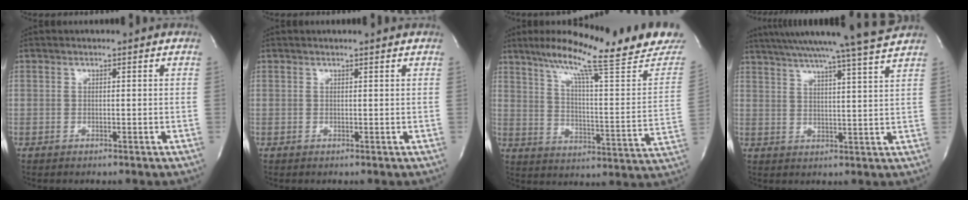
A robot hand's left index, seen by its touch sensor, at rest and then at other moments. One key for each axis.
{"total": 1.3, "fx": 1.3, "fy": -0.3, "fz": 0.3, "tx": -0.011, "ty": -0.001, "tz": 0.014}
{"total": 23.9, "fx": 19.4, "fy": 1.1, "fz": 13.8, "tx": -0.203, "ty": -0.039, "tz": 0.260}
{"total": 19.2, "fx": 17.1, "fy": -2.0, "fz": 8.5, "tx": -0.149, "ty": -0.031, "tz": 0.232}